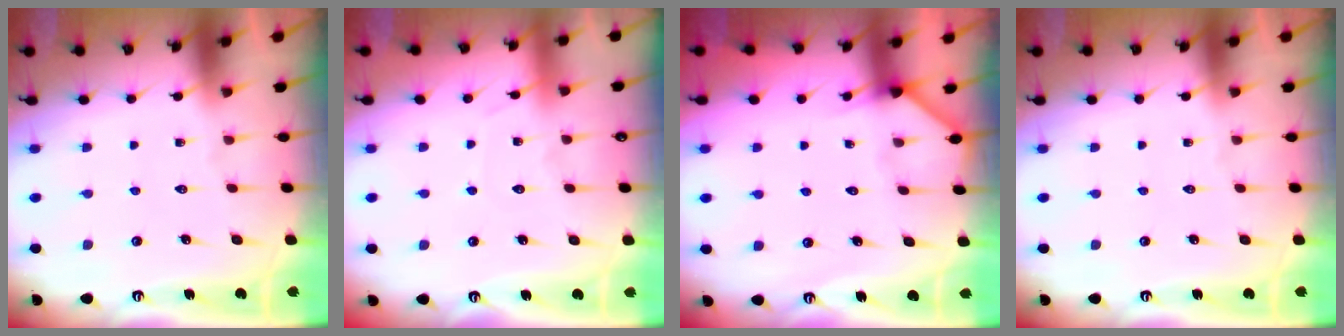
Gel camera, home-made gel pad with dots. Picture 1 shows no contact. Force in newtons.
{"total": 4.6, "press": 4.5, "slide": 0.7}
{"total": 3.5, "press": 3.4, "slide": 0.4}
{"total": 0.0}